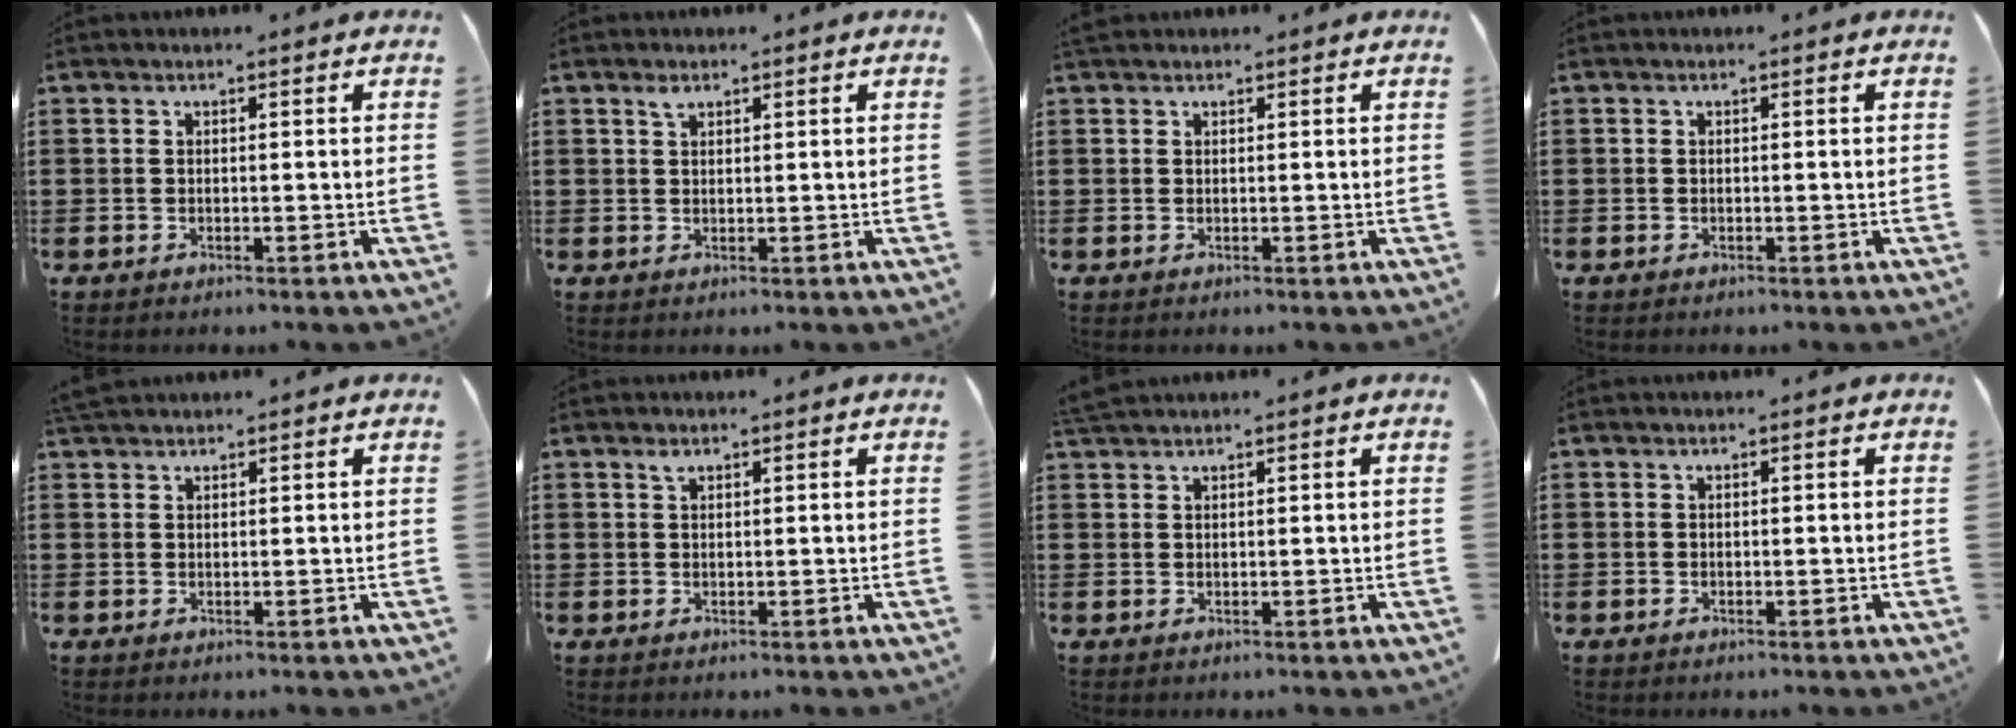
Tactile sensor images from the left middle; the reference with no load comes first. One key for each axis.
{"total": 1.4, "fx": 1.0, "fy": 0.6, "fz": 0.7, "tx": -0.019, "ty": 0.000, "tz": 0.020}
{"total": 0.8, "fx": 0.7, "fy": 0.4, "fz": 0.2, "tx": -0.007, "ty": 0.001, "tz": 0.015}
{"total": 0.0}
{"total": 2.0, "fx": 1.8, "fy": 0.5, "fz": 0.7, "tx": -0.021, "ty": 0.001, "tz": 0.037}
{"total": 1.0, "fx": 0.7, "fy": 0.4, "fz": 0.6, "tx": -0.014, "ty": 0.000, "tz": 0.014}
{"total": 1.7, "fx": 1.6, "fy": 0.0, "fz": 0.6, "tx": -0.015, "ty": -0.001, "tz": 0.033}
{"total": 0.0}